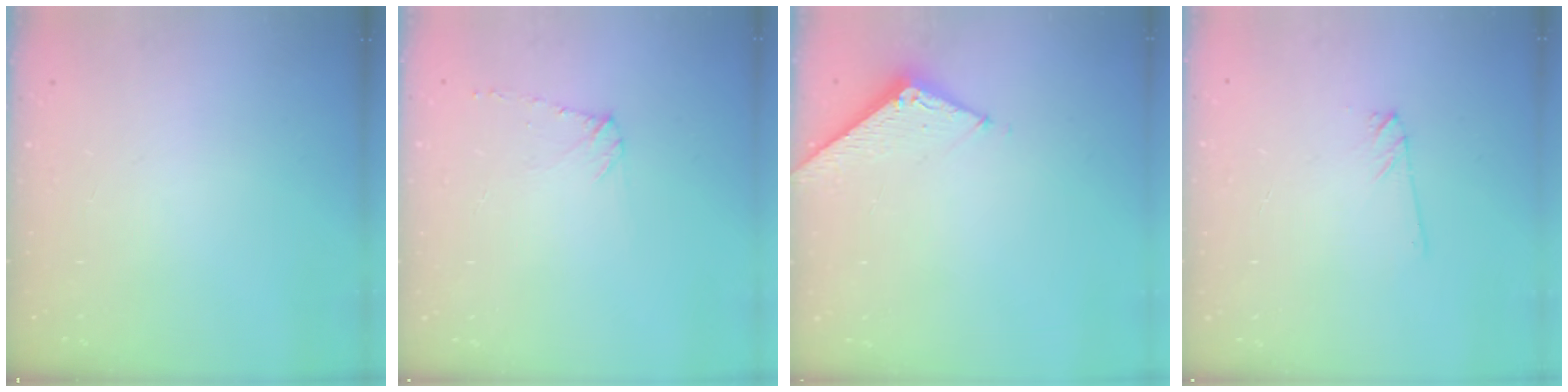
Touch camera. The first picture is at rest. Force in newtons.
{"total": 5.3, "press": 5.3, "slide": 0.6}
{"total": 6.0, "press": 5.9, "slide": 0.4}
{"total": 1.7, "press": 1.7, "slide": 0.1}